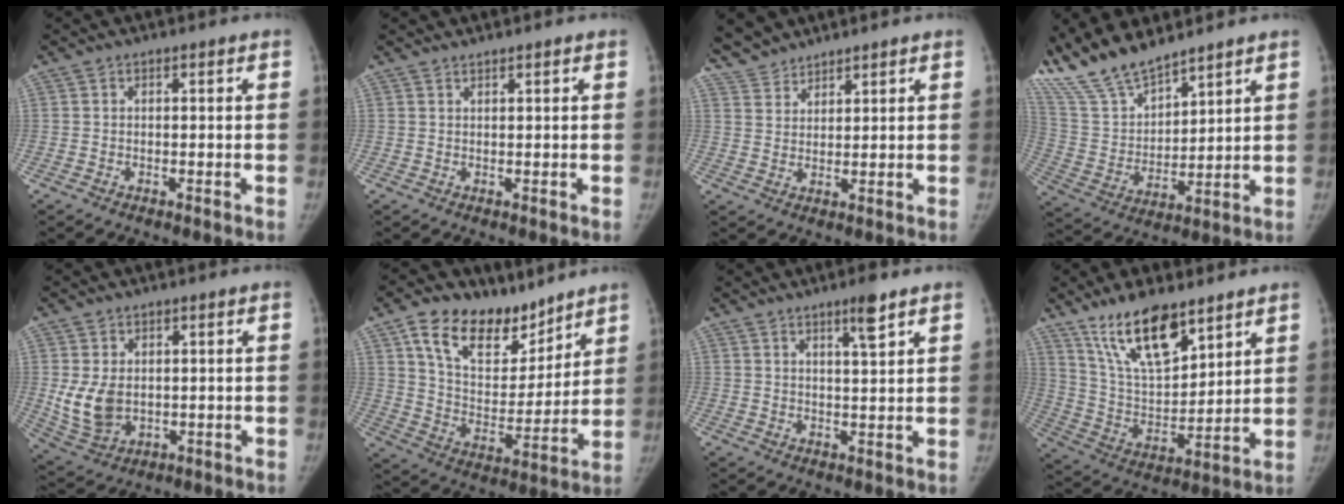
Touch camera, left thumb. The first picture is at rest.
{"total": 0.9, "force": [0.9, 0.0, 0.2], "torque": [-0.001, -0.005, 0.017]}
{"total": 5.0, "force": [4.7, 1.7, 0.3], "torque": [0.004, -0.016, 0.097]}
{"total": 17.2, "force": [14.9, 4.9, 7.0], "torque": [-0.123, -0.051, 0.304]}
{"total": 8.2, "force": [0.6, 5.9, 5.7], "torque": [-0.098, -0.014, 0.030]}
{"total": 17.8, "force": [11.8, 10.0, 8.8], "torque": [-0.103, -0.061, 0.208]}
{"total": 4.7, "force": [3.0, 0.4, 3.5], "torque": [-0.053, -0.021, 0.049]}
{"total": 16.8, "force": [11.5, 6.5, 10.4], "torque": [-0.152, -0.063, 0.224]}